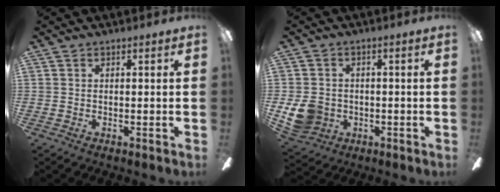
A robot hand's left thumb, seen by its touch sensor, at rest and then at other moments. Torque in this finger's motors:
{"motor_torque": [-0.25, 1.22, 0.18, -0.22, 0.01]}